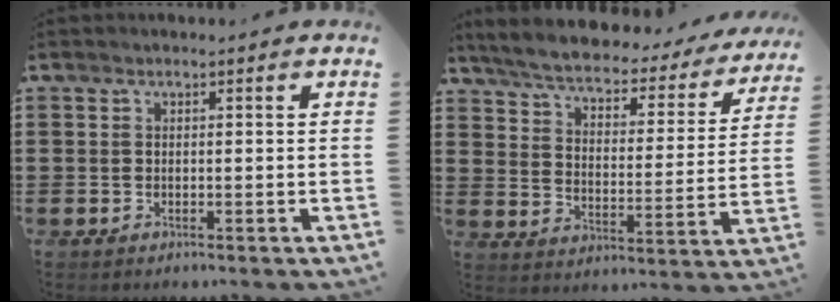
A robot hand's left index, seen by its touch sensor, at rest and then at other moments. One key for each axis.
{"total": 4.2, "fx": 3.7, "fy": 0.7, "fz": 1.8, "tx": -0.056, "ty": -0.030, "tz": 0.055}